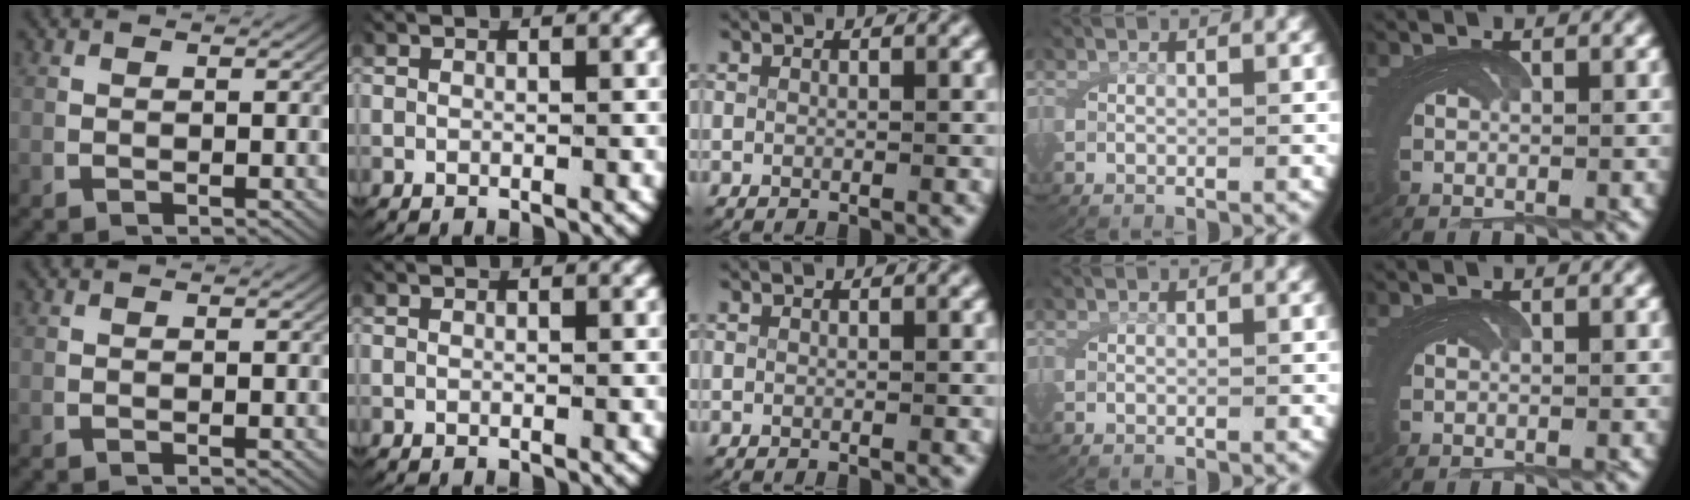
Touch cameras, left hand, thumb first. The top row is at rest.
{}